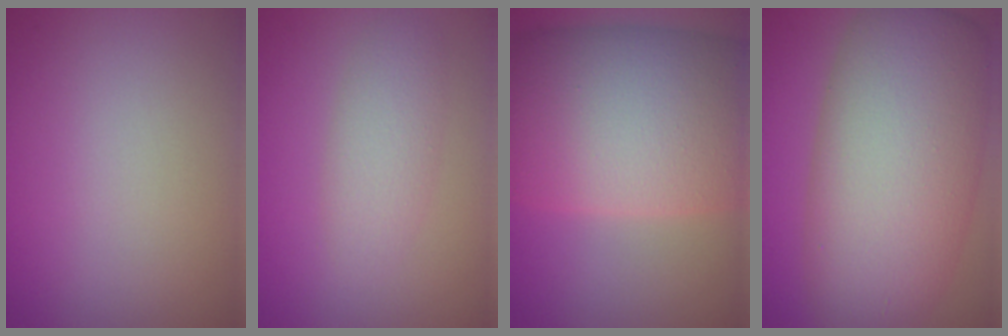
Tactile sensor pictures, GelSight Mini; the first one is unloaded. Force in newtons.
{"total": 2.7, "press": 2.7, "slide": 0.0}
{"total": 15.4, "press": 15.4, "slide": 0.4}
{"total": 12.8, "press": 12.8, "slide": 0.6}